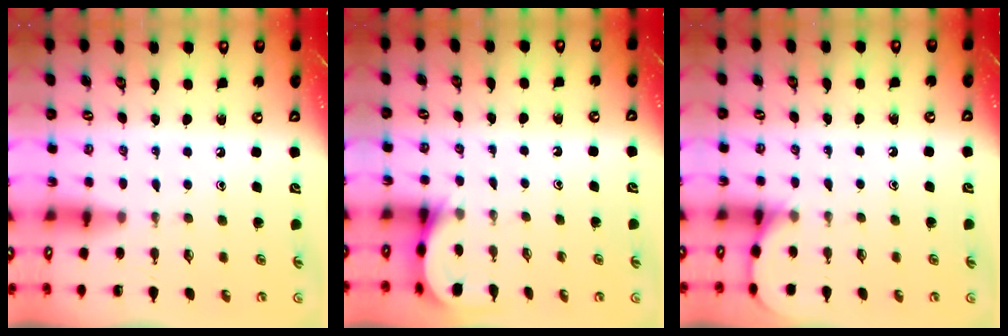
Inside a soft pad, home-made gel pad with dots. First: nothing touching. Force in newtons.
{"total": 4.1, "press": 4.0, "slide": 0.4}
{"total": 6.1, "press": 6.1, "slide": 0.4}